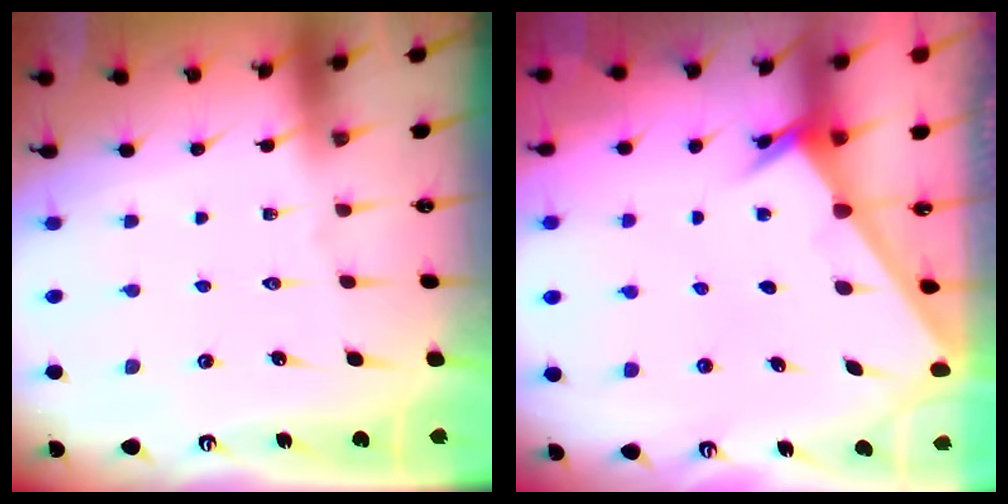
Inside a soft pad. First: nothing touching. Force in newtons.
{"total": 2.3, "press": 2.3, "slide": 0.2}